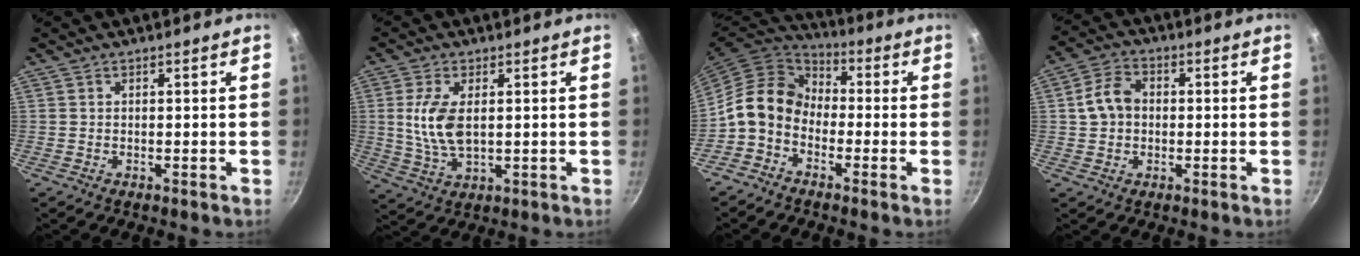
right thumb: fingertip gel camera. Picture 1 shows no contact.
{"total": 8.9, "force": [1.1, 4.5, 7.6], "torque": [-0.153, -0.005, 0.026]}
{"total": 10.9, "force": [-2.4, 8.5, 6.5], "torque": [-0.089, 0.043, -0.070]}
{"total": 6.8, "force": [0.3, 5.3, 4.2], "torque": [-0.061, 0.021, -0.002]}